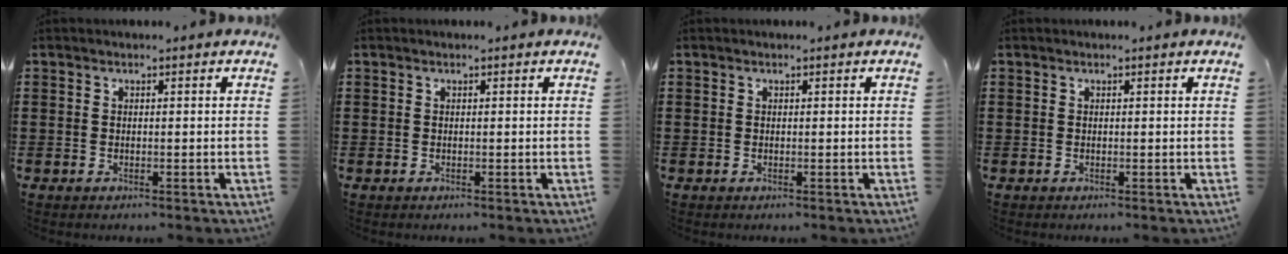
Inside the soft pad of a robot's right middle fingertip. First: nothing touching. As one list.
[{"total": 0.0}, {"total": 0.0}, {"total": 0.0}]